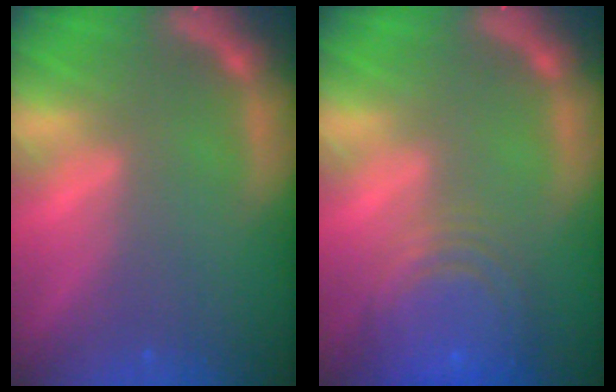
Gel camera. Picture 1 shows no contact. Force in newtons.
{"total": 9.5}